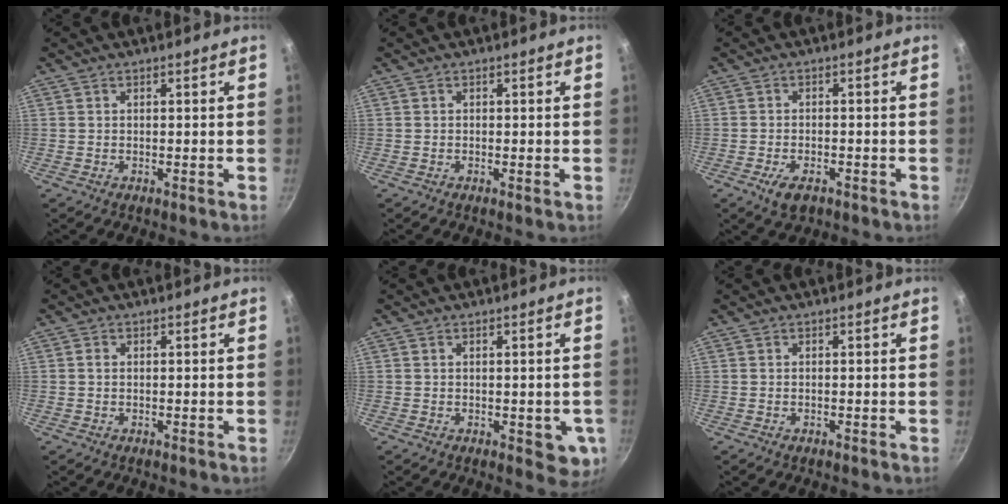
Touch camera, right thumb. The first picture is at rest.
{"total": 0.0}
{"total": 4.5, "force": [-2.5, 2.3, 3.0], "torque": [-0.057, 0.008, -0.042]}
{"total": 0.7, "force": [0.0, 0.6, 0.4], "torque": [-0.007, 0.003, 0.000]}
{"total": 6.2, "force": [-0.7, 3.2, 5.3], "torque": [-0.042, 0.000, -0.003]}
{"total": 0.0}